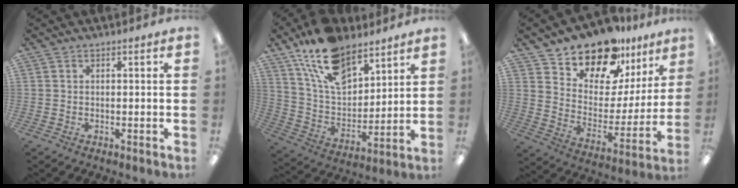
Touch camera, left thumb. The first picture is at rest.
{"total": 17.4, "force": [12.1, 8.9, 8.9], "torque": [-0.167, -0.058, 0.222]}
{"total": 17.7, "force": [14.6, 7.9, 6.1], "torque": [-0.119, -0.111, 0.263]}